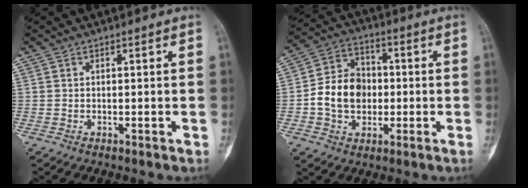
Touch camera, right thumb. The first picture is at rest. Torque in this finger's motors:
{"motor_torque": [1.48, 1.62, 0.45, -0.38, 0.06]}